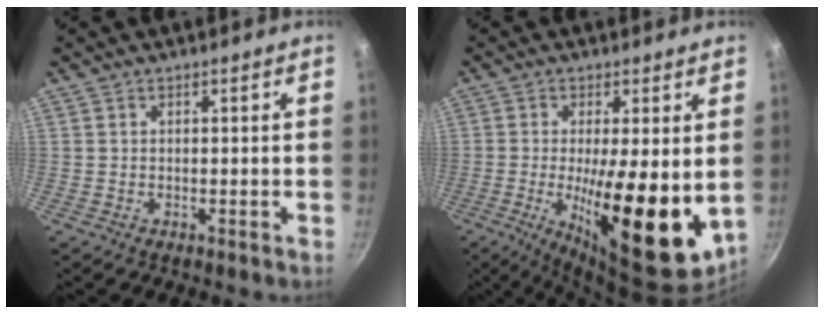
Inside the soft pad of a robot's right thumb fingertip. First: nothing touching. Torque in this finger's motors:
{"motor_torque": [1.92, 3.09, 2.52, -0.25, 0.56]}